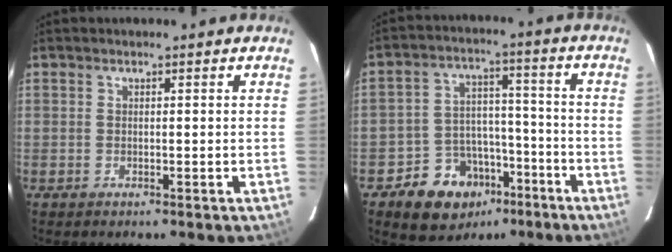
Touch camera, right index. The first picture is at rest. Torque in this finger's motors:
{"motor_torque": [0.67, -0.81, 0.25, 0.03]}